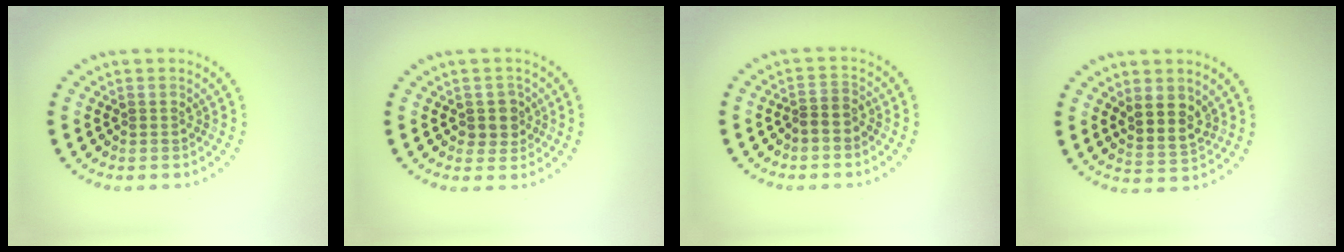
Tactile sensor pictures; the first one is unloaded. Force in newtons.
{"total": 2.0, "press": 1.7, "slide": 0.9}
{"total": 1.6, "press": 1.4, "slide": 0.8}
{"total": 3.0, "press": 2.7, "slide": 1.4}